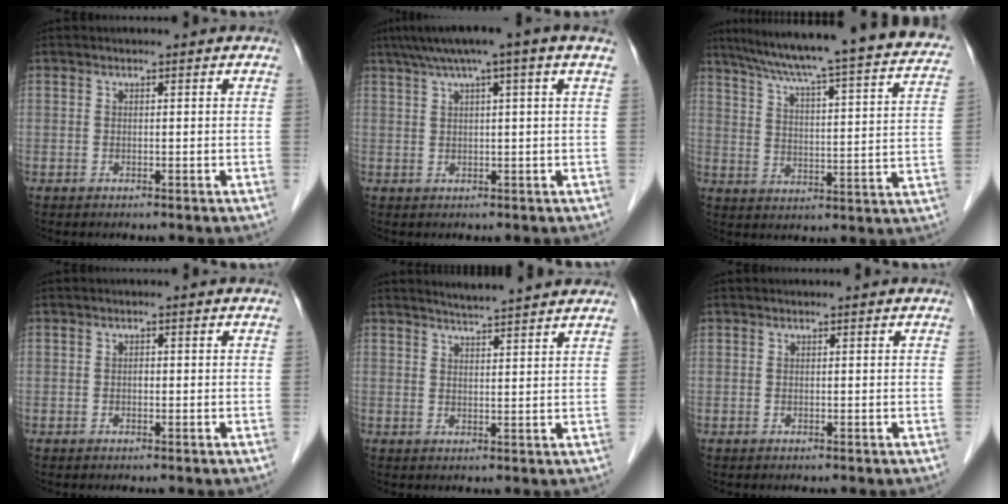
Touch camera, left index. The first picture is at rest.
{"total": 7.9, "force": [5.1, -0.5, 5.9], "torque": [-0.090, 0.039, 0.073]}
{"total": 28.9, "force": [25.1, 2.3, 14.2], "torque": [-0.216, -0.038, 0.312]}
{"total": 0.6, "force": [-0.1, 0.4, 0.4], "torque": [-0.007, 0.002, -0.004]}
{"total": 7.1, "force": [6.6, -0.2, 2.7], "torque": [-0.051, 0.013, 0.086]}
{"total": 0.0}